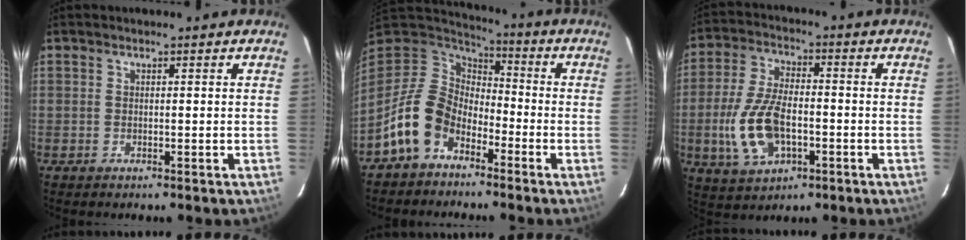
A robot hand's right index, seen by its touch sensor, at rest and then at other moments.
{"total": 12.4, "force": [-7.1, 8.2, 6.1], "torque": [-0.132, 0.021, -0.136]}
{"total": 12.9, "force": [-3.3, 6.8, 10.5], "torque": [-0.229, 0.000, -0.054]}